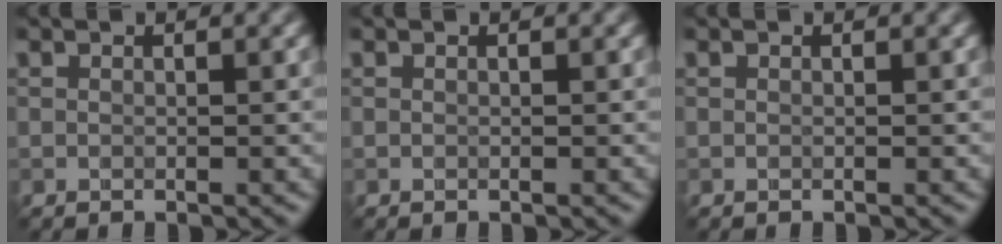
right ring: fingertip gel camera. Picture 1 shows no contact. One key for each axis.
{"total": 0.0}
{"total": 0.0}